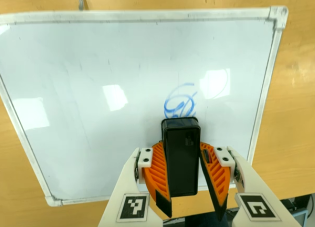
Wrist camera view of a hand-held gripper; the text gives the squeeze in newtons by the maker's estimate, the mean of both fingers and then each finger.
{"total": 9.0, "left": 9.5, "right": 8.4}